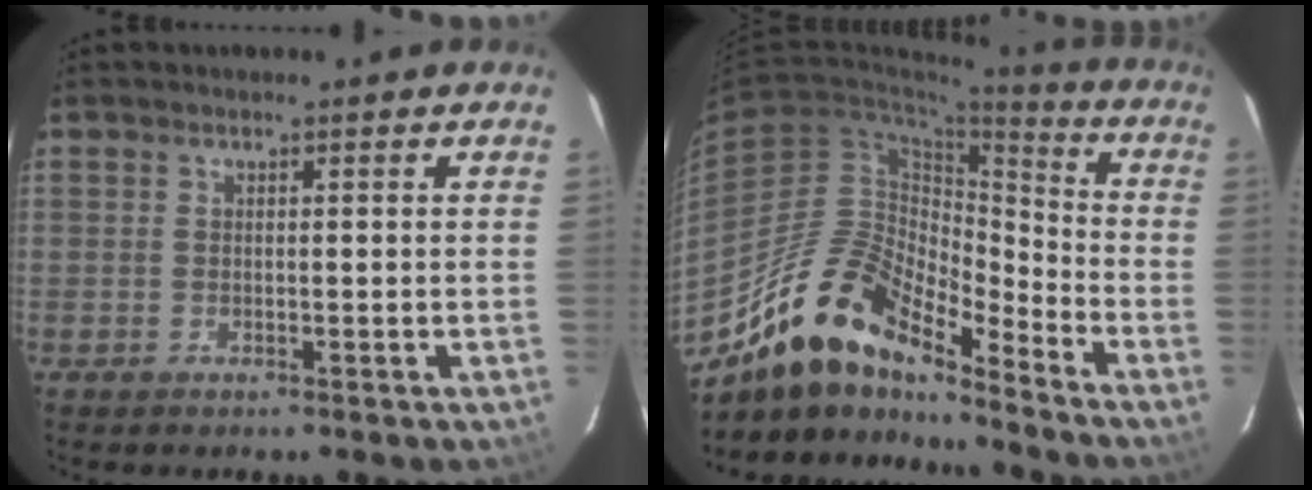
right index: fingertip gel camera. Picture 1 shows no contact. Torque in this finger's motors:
{"motor_torque": [0.44, -0.62, 0.95, 0.20]}